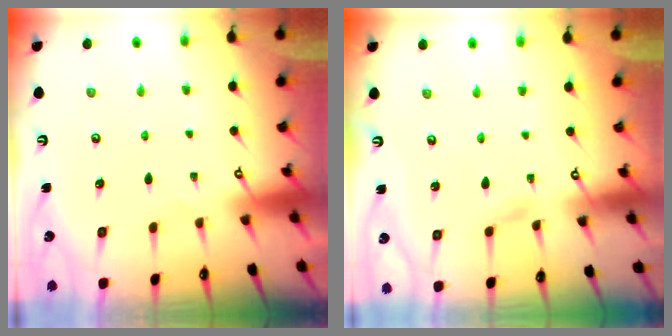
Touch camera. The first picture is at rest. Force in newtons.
{"total": 2.5, "press": 2.5, "slide": 0.3}